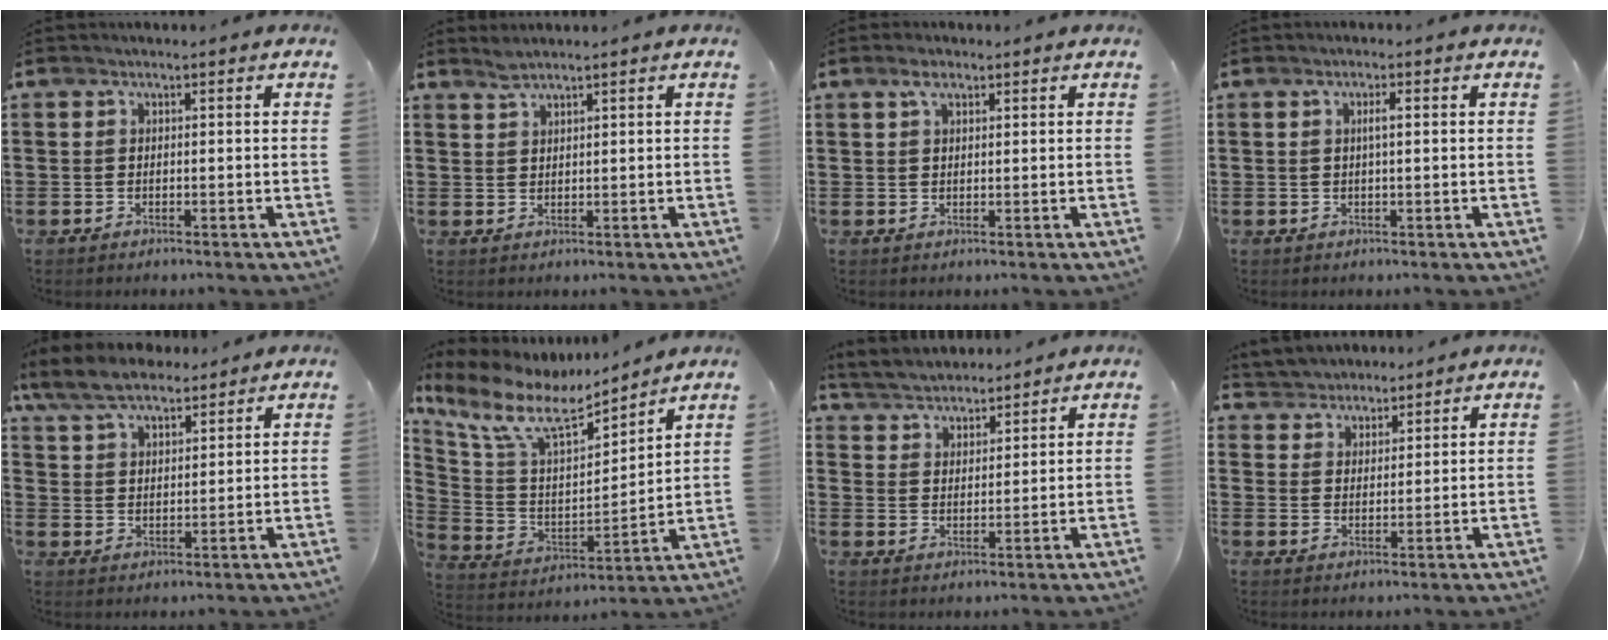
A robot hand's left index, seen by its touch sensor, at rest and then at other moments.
{"total": 1.9, "force": [1.7, 0.2, 0.8], "torque": [-0.019, 0.000, 0.032]}
{"total": 2.6, "force": [1.5, 1.1, 1.8], "torque": [-0.038, 0.006, 0.026]}
{"total": 1.8, "force": [0.3, 0.3, 1.8], "torque": [-0.036, 0.002, 0.004]}
{"total": 7.5, "force": [6.4, 2.6, 3.0], "torque": [-0.081, -0.006, 0.120]}
{"total": 10.0, "force": [7.1, 3.8, 6.0], "torque": [-0.147, -0.036, 0.118]}
{"total": 4.5, "force": [4.4, 0.9, 0.1], "torque": [-0.023, -0.014, 0.079]}
{"total": 3.6, "force": [3.2, 1.5, -0.8], "torque": [-0.003, -0.007, 0.058]}